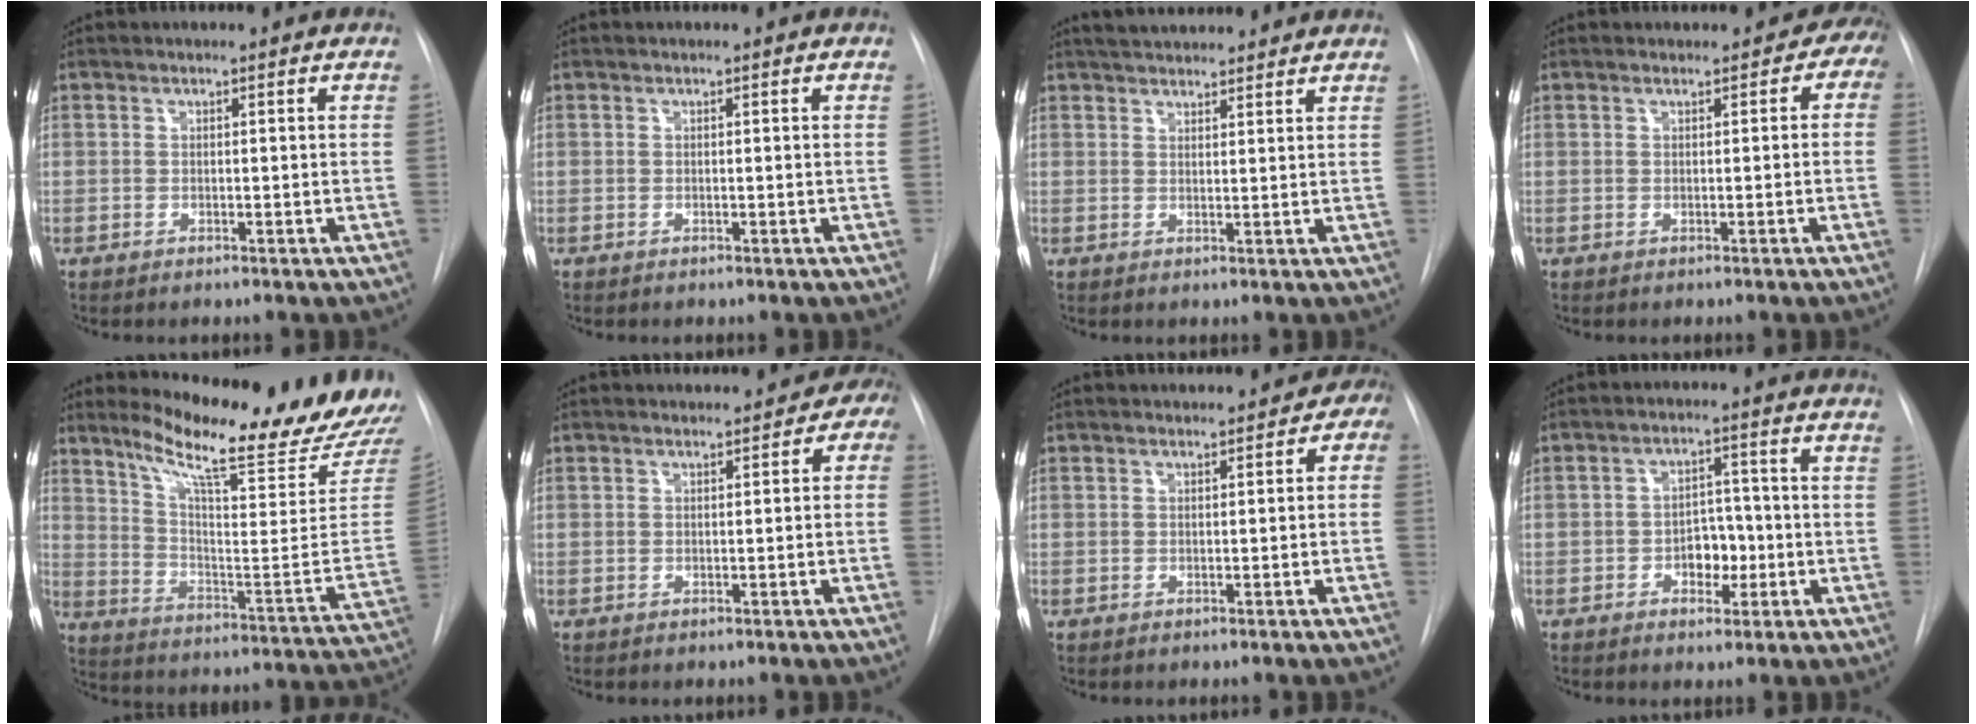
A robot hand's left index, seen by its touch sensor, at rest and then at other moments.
{"total": 0.0}
{"total": 9.7, "force": [8.8, 2.0, 3.4], "torque": [-0.049, 0.028, 0.119]}
{"total": 2.4, "force": [0.6, 1.8, 1.5], "torque": [0.000, 0.008, 0.002]}
{"total": 20.6, "force": [18.0, -0.4, 10.0], "torque": [-0.162, -0.096, 0.250]}
{"total": 2.1, "force": [0.4, 1.6, 1.3], "torque": [-0.001, 0.008, 0.000]}
{"total": 1.9, "force": [0.3, 1.5, 1.2], "torque": [-0.002, 0.008, 0.000]}
{"total": 4.8, "force": [-1.7, 3.0, 3.2], "torque": [-0.042, 0.006, -0.026]}